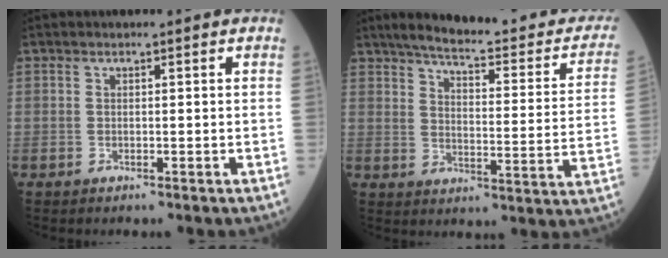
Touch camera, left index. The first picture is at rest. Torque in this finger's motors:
{"motor_torque": [0.47, -1.66, -0.06, 0.04]}